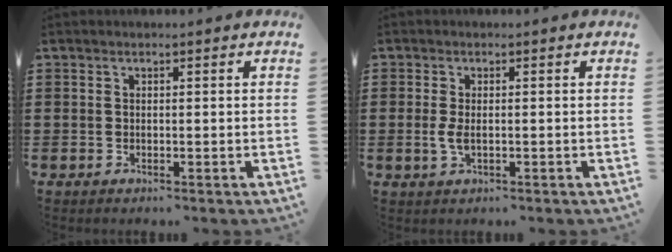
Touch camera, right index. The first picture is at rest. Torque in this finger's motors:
{"motor_torque": [0.51, -0.15, 0.13, 0.08]}